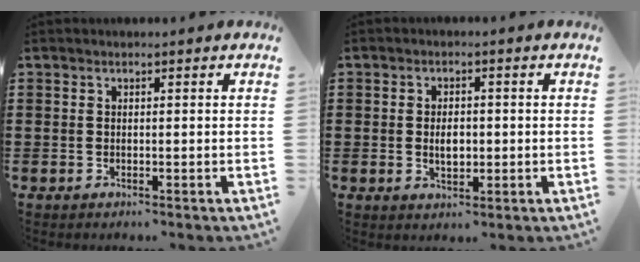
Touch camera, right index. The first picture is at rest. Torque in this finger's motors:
{"motor_torque": [1.19, 0.95, 0.29, 0.08]}